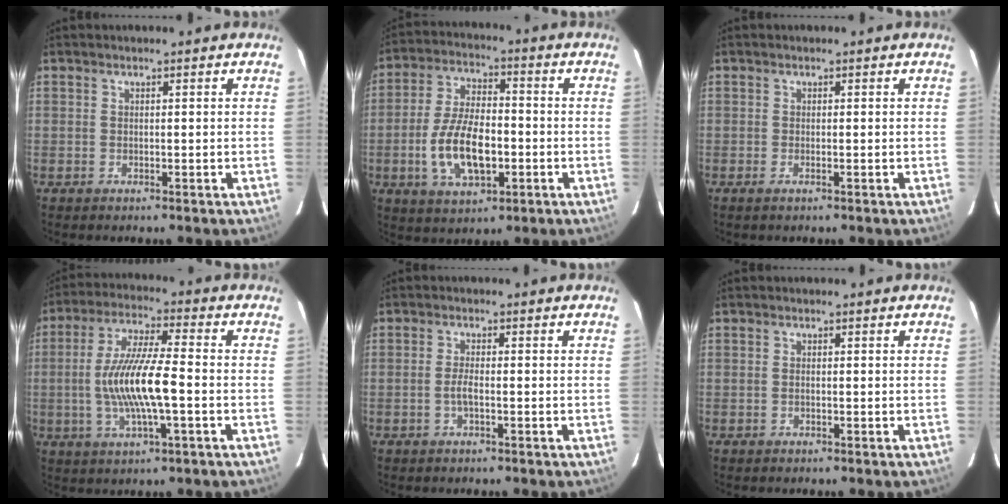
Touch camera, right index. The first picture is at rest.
{"total": 12.6, "force": [-3.1, 5.9, 10.7], "torque": [-0.216, 0.003, -0.049]}
{"total": 0.9, "force": [-0.5, -0.2, 0.8], "torque": [-0.015, 0.000, -0.010]}
{"total": 12.8, "force": [-2.0, 2.0, 12.5], "torque": [-0.244, -0.001, -0.038]}
{"total": 1.9, "force": [-0.6, 0.3, 1.7], "torque": [-0.036, 0.003, -0.013]}
{"total": 0.0}